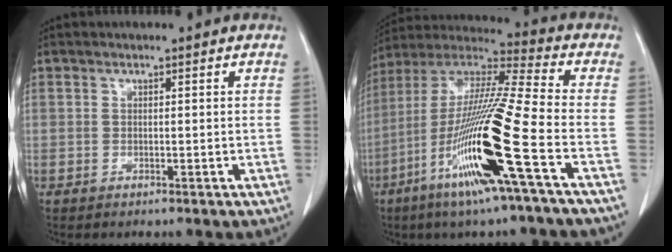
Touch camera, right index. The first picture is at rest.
{"total": 20.7, "force": [-7.7, -0.7, 19.2], "torque": [-0.401, -0.032, -0.157]}